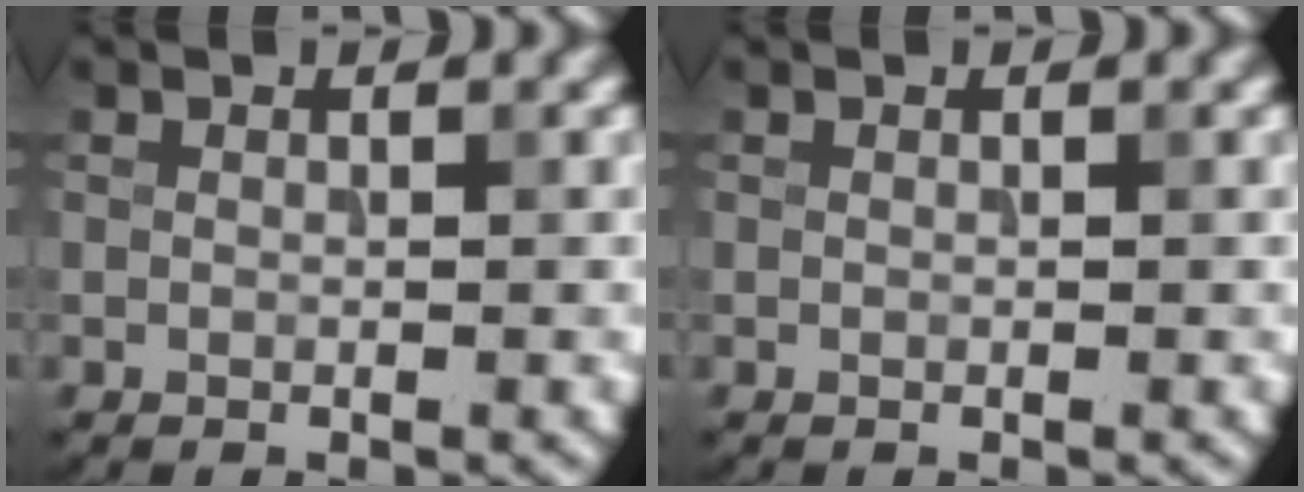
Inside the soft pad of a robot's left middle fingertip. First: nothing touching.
{"total": 0.0}